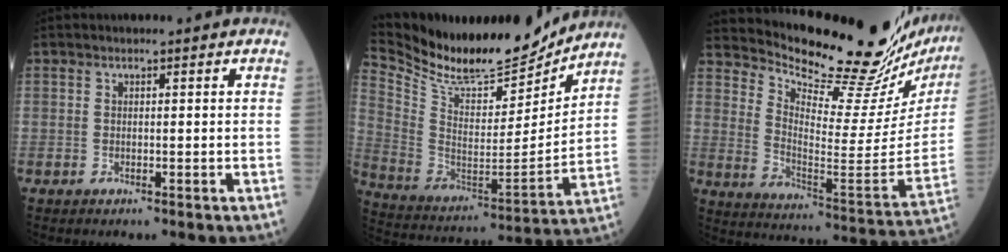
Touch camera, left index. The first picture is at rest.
{"total": 20.7, "force": [19.2, 3.9, 6.7], "torque": [-0.145, -0.022, 0.325]}
{"total": 26.5, "force": [24.8, 1.8, 9.2], "torque": [-0.150, -0.122, 0.331]}